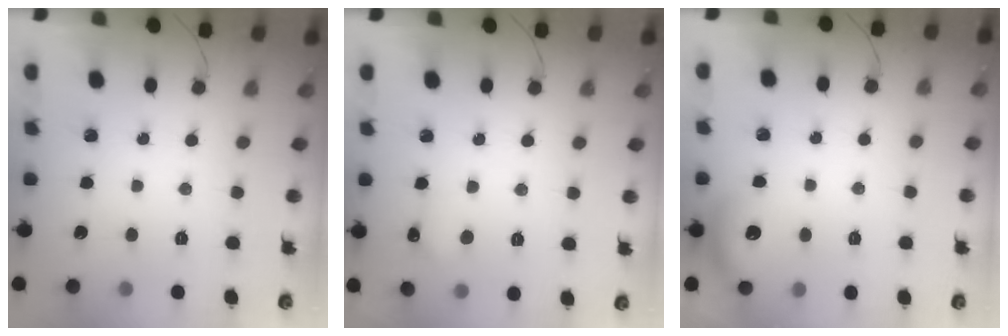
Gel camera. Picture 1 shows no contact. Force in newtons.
{"total": 4.9, "press": 4.6, "slide": 1.5}
{"total": 9.9, "press": 8.4, "slide": 5.2}